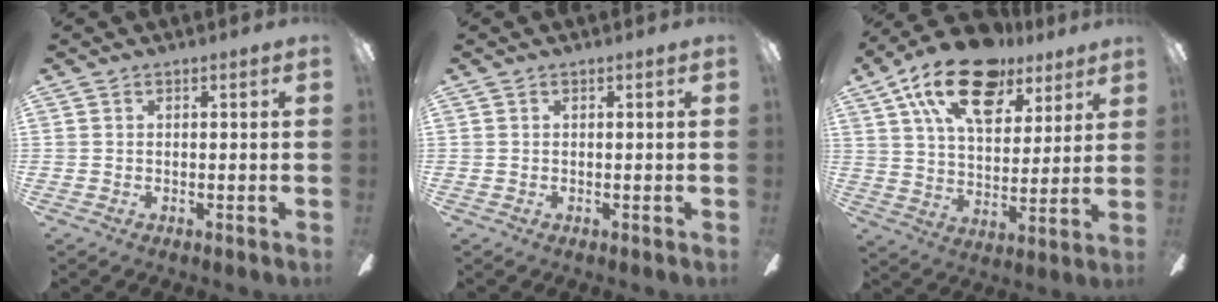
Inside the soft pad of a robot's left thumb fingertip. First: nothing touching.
{"total": 0.0}
{"total": 20.6, "force": [12.7, 10.6, 12.4], "torque": [-0.214, -0.055, 0.222]}